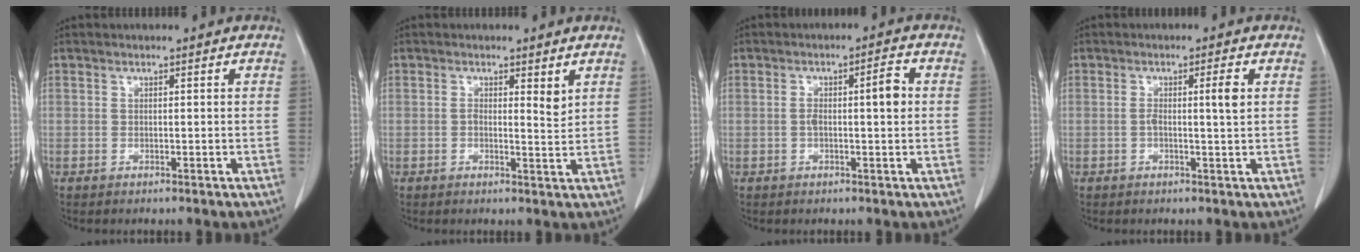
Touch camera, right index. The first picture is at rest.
{"total": 2.4, "force": [0.9, 0.7, 2.1], "torque": [-0.030, -0.004, 0.010]}
{"total": 4.5, "force": [0.2, 0.8, 4.5], "torque": [-0.078, 0.016, 0.004]}
{"total": 3.1, "force": [0.3, -0.2, 3.1], "torque": [-0.056, 0.003, 0.006]}